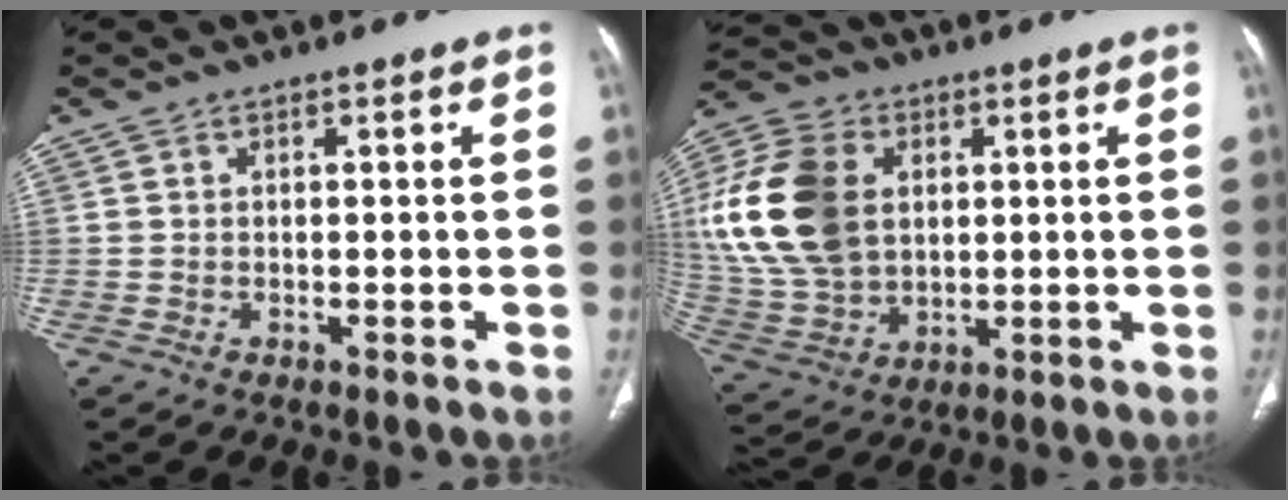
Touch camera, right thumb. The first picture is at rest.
{"total": 21.2, "force": [3.7, 14.9, 14.6], "torque": [-0.312, -0.003, 0.080]}